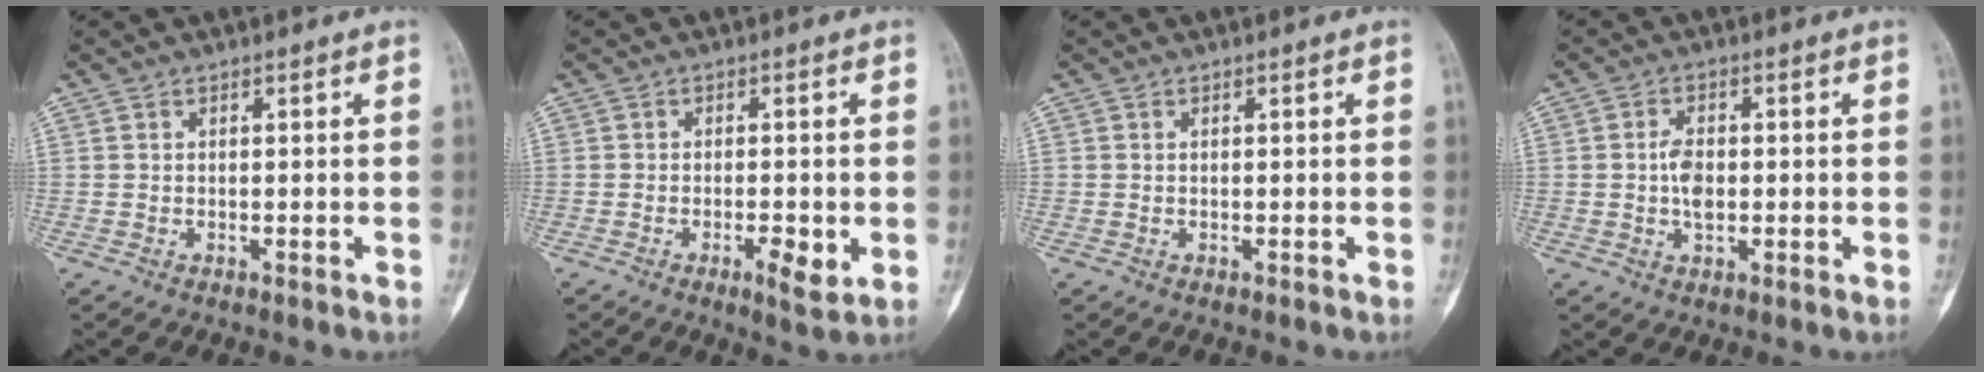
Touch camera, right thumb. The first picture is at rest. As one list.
[{"total": 4.5, "force": [-1.3, 1.3, 4.1], "torque": [-0.065, -0.007, -0.018]}, {"total": 0.0}, {"total": 4.3, "force": [-0.1, 2.5, 3.4], "torque": [-0.055, 0.005, -0.006]}]